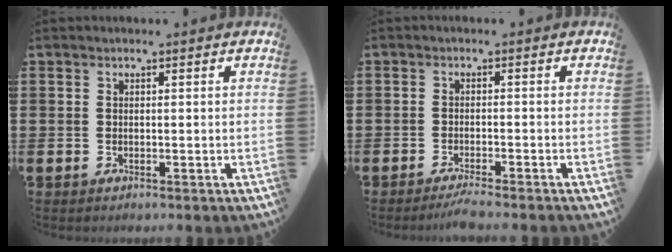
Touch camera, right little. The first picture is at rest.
{"total": 1.8, "force": [-1.5, -0.1, 1.0], "torque": [-0.015, 0.003, -0.028]}